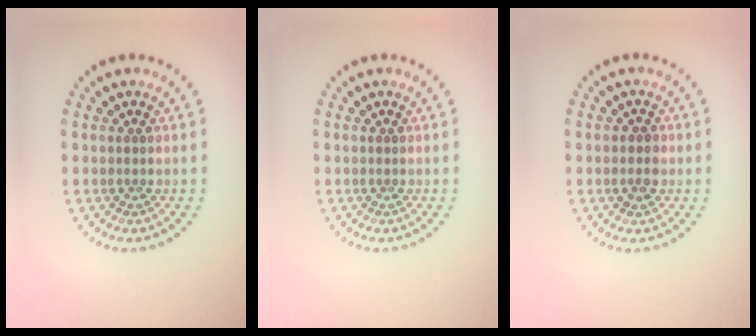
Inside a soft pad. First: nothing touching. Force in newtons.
{"total": 0.0}
{"total": 1.4, "press": 1.4, "slide": 0.3}